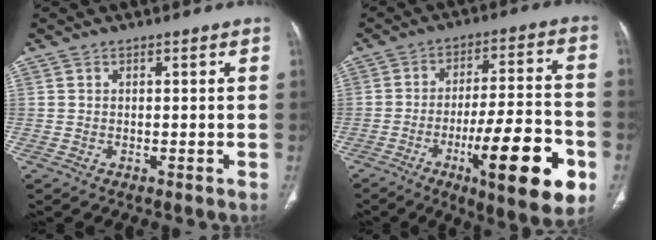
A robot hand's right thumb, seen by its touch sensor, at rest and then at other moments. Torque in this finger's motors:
{"motor_torque": [2.61, 2.39, 1.86, -0.78, 0.15]}